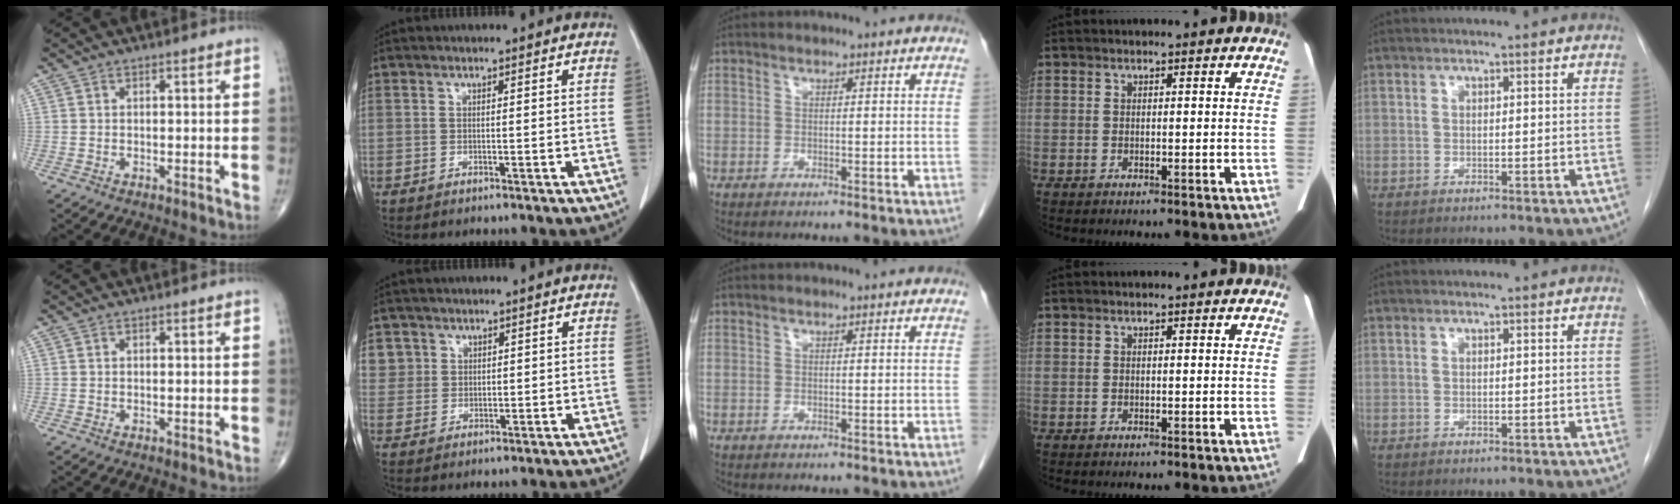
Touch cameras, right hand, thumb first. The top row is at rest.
{"index": {"total": 4.5, "force": [2.1, 3.9, -0.1], "torque": [0.018, 0.004, 0.041]}}